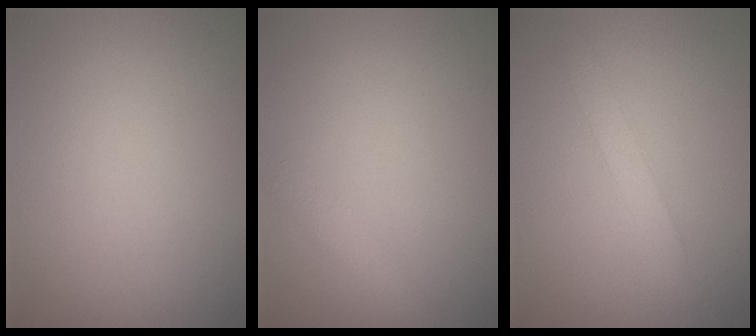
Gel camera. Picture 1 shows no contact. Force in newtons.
{"total": 1.8, "press": 1.8, "slide": 0.1}
{"total": 1.8, "press": 1.8, "slide": 0.1}